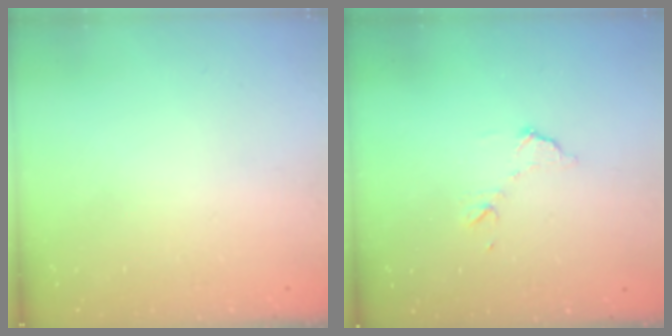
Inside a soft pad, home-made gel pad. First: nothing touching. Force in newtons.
{"total": 7.5, "press": 7.5, "slide": 0.1}